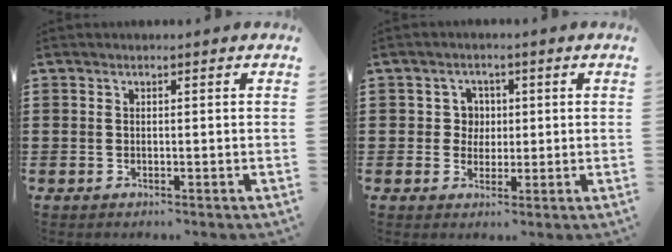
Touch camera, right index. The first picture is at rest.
{"total": 3.2, "force": [0.3, 2.9, 1.2], "torque": [-0.035, 0.009, 0.002]}